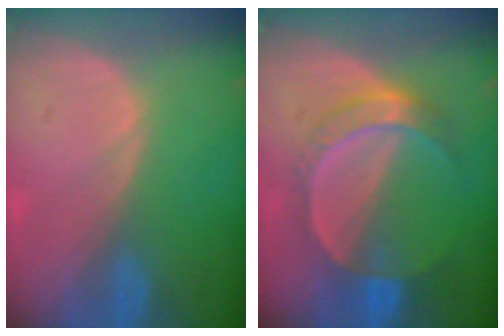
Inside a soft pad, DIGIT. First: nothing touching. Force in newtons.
{"total": 7.3, "press": 6.4, "slide": 3.4}